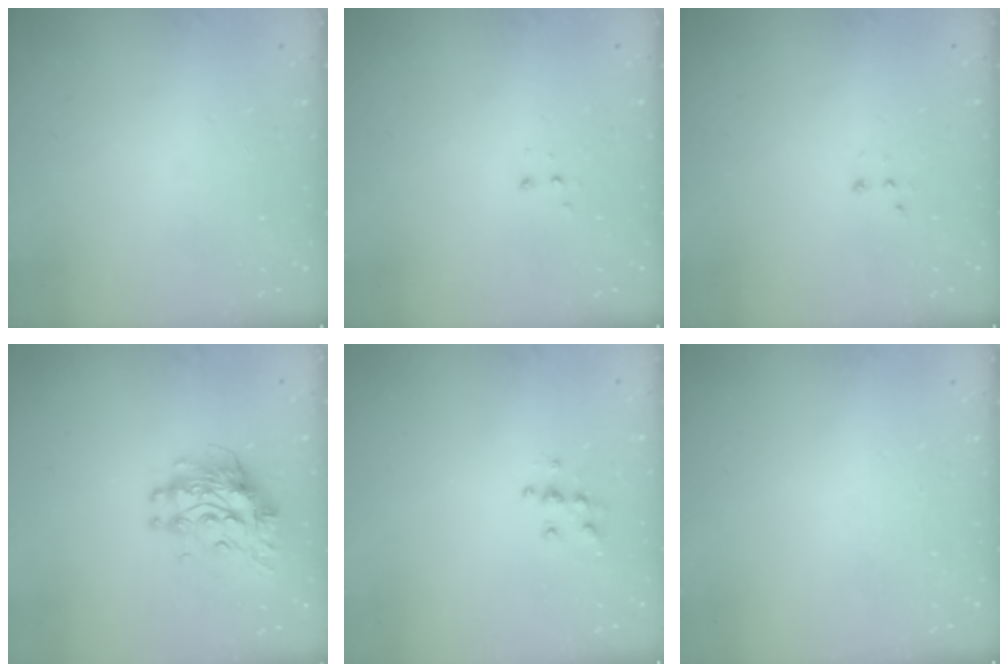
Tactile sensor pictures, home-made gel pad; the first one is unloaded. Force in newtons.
{"total": 2.8, "press": 2.8, "slide": 0.5}
{"total": 2.8, "press": 2.7, "slide": 0.7}
{"total": 11.5, "press": 11.5, "slide": 1.0}
{"total": 6.4, "press": 6.4, "slide": 0.6}
{"total": 0.0}